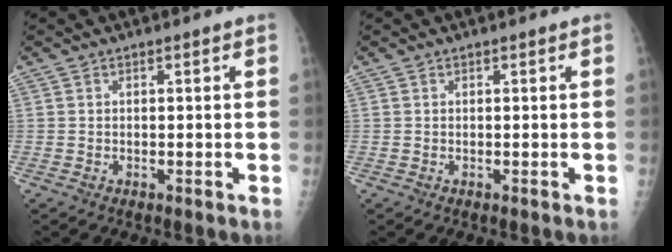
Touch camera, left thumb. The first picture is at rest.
{"total": 0.0}